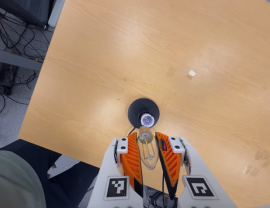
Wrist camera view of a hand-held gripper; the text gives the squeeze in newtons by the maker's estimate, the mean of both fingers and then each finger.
{"total": 19.1, "left": 21.5, "right": 16.8}